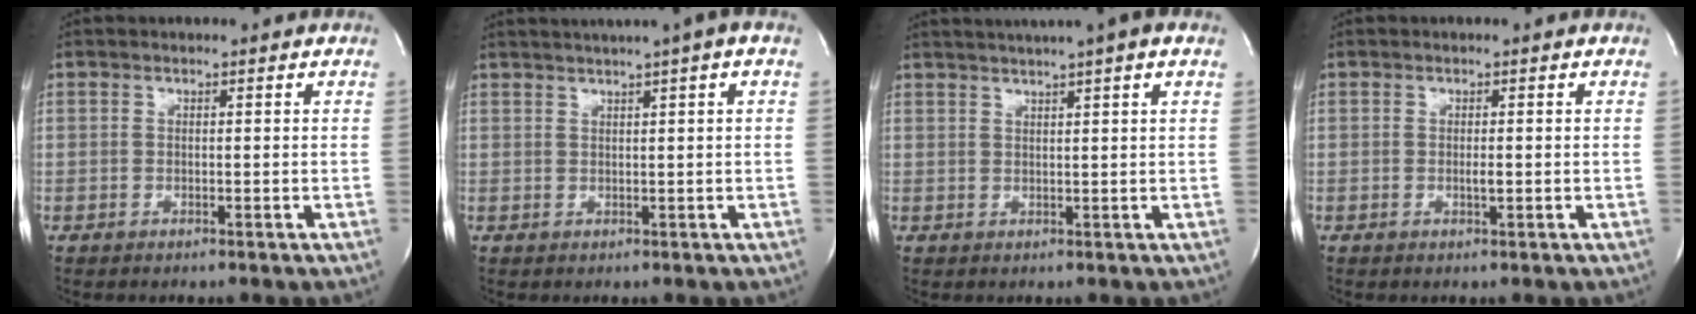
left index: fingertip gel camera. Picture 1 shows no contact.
{"total": 6.6, "force": [4.5, -0.7, 4.9], "torque": [-0.077, 0.028, 0.059]}
{"total": 9.1, "force": [6.9, -0.2, 6.0], "torque": [-0.100, 0.032, 0.084]}
{"total": 0.9, "force": [-0.2, 0.2, 0.9], "torque": [-0.015, -0.002, -0.002]}